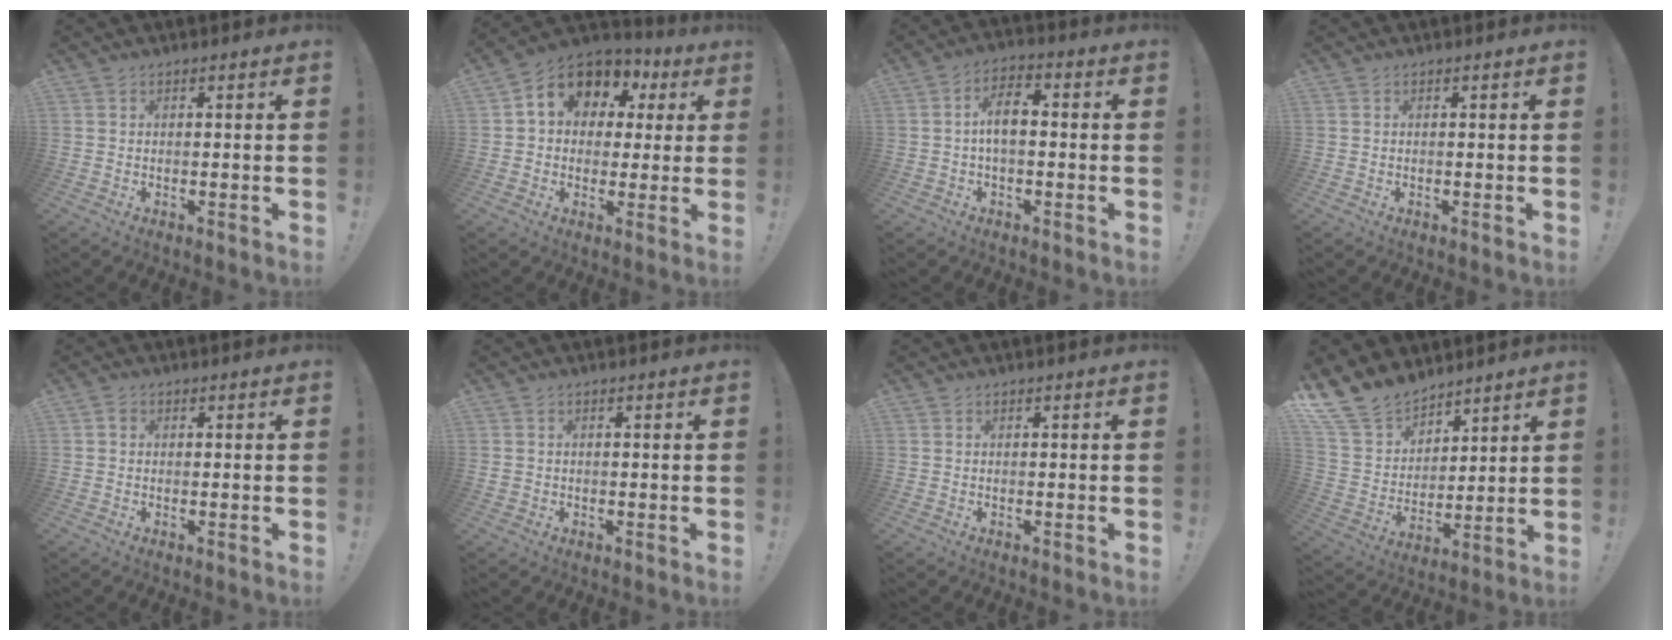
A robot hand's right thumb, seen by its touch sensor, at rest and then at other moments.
{"total": 10.7, "force": [3.9, 8.4, 5.3], "torque": [-0.087, -0.018, 0.076]}
{"total": 7.8, "force": [0.1, 3.8, 6.8], "torque": [-0.112, 0.001, 0.002]}
{"total": 0.0}
{"total": 1.2, "force": [0.0, 1.1, 0.5], "torque": [-0.003, 0.001, -0.002]}
{"total": 0.0}
{"total": 0.0}
{"total": 15.1, "force": [11.8, 8.6, 3.8], "torque": [-0.088, -0.087, 0.229]}